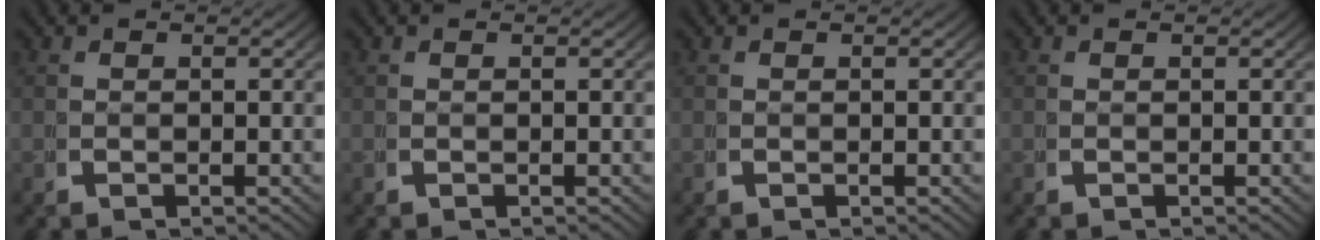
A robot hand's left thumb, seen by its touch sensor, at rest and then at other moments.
{"total": 0.0}
{"total": 0.0}
{"total": 0.0}